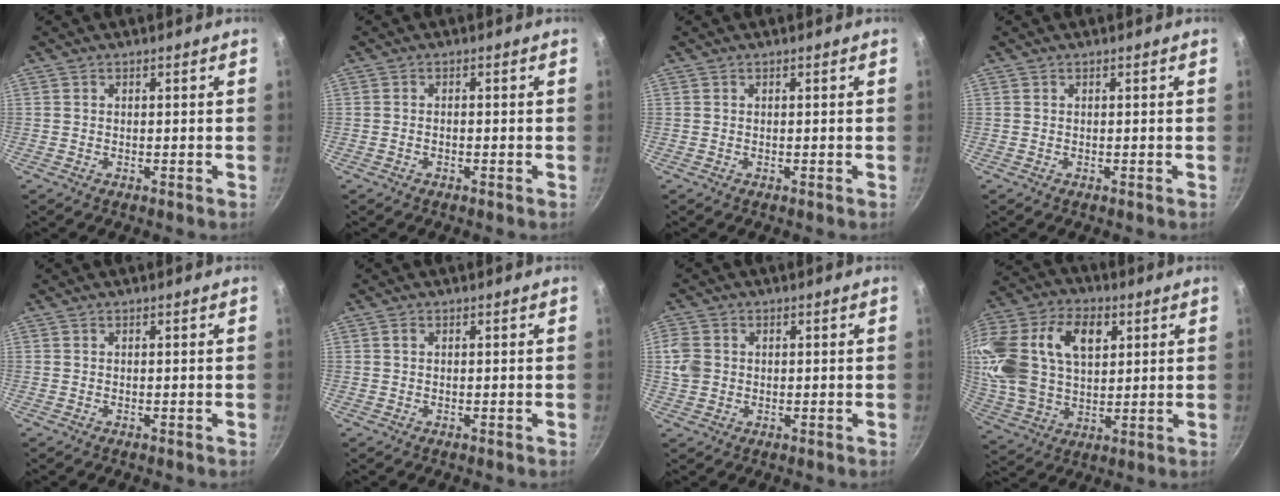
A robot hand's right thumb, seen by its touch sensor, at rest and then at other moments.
{"total": 0.8, "force": [-0.4, 0.4, 0.5], "torque": [-0.013, 0.007, -0.010]}
{"total": 0.0}
{"total": 0.0}
{"total": 0.0}
{"total": 0.8, "force": [0.2, 0.6, 0.5], "torque": [-0.008, 0.002, 0.003]}
{"total": 5.1, "force": [0.4, 4.3, 2.6], "torque": [-0.041, 0.001, 0.004]}
{"total": 24.9, "force": [7.8, 16.3, 17.1], "torque": [-0.360, 0.017, 0.140]}